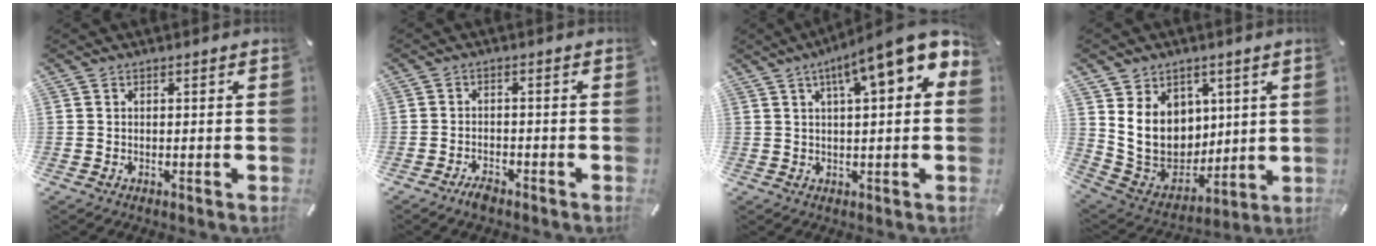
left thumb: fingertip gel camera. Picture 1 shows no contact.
{"total": 3.0, "force": [-2.6, 1.0, 1.1], "torque": [-0.025, 0.013, -0.052]}
{"total": 12.1, "force": [6.3, 2.2, 10.2], "torque": [-0.157, -0.036, 0.101]}
{"total": 14.4, "force": [3.8, 12.6, 5.8], "torque": [-0.115, -0.031, 0.086]}